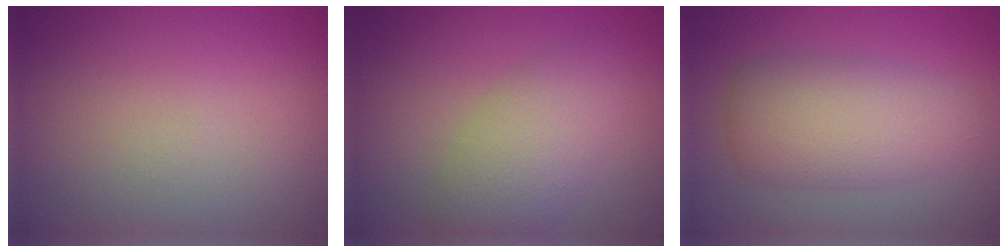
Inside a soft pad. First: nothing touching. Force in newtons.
{"total": 4.8, "press": 4.8, "slide": 0.3}
{"total": 5.8, "press": 5.8, "slide": 0.0}